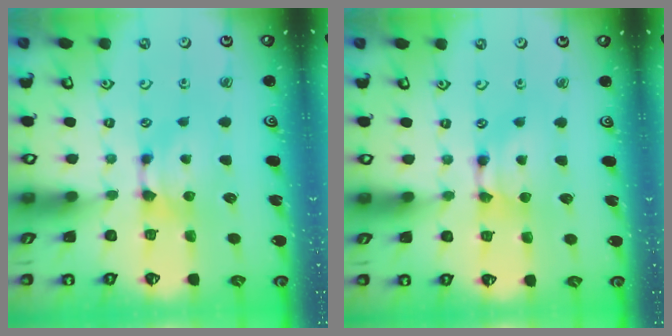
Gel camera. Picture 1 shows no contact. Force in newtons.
{"total": 1.8, "press": 1.8, "slide": 0.1}